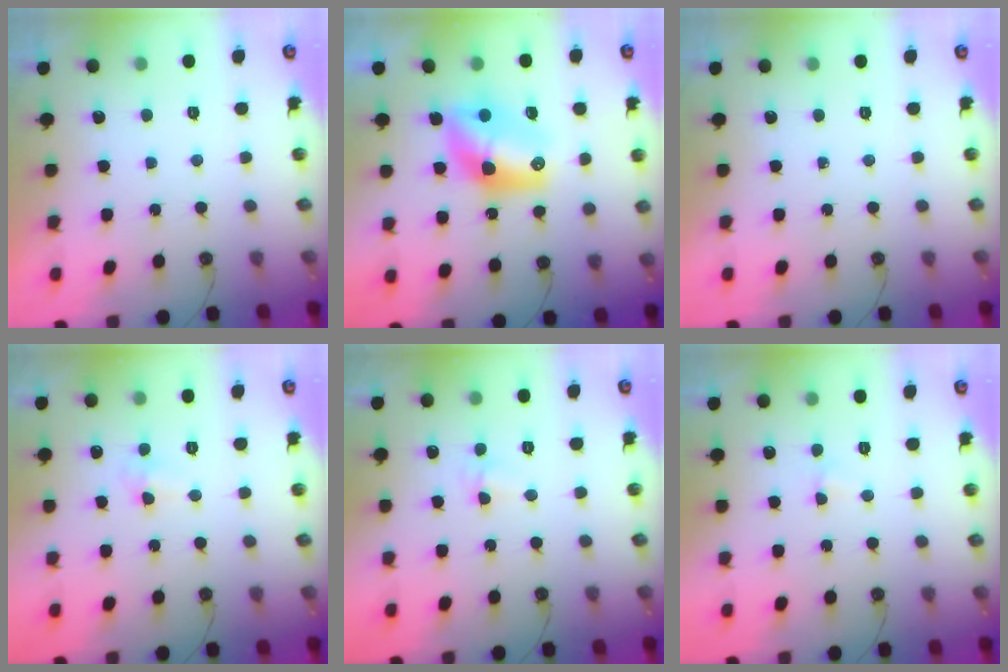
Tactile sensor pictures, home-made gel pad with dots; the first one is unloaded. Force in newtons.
{"total": 11.7, "press": 11.6, "slide": 1.0}
{"total": 0.0}
{"total": 4.3, "press": 2.6, "slide": 3.4}
{"total": 3.4, "press": 3.4, "slide": 0.5}
{"total": 3.0, "press": 2.9, "slide": 0.5}